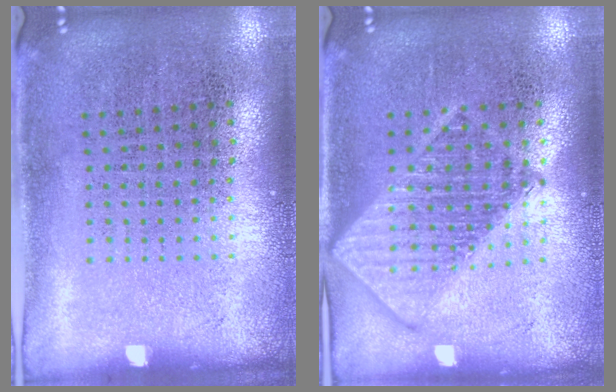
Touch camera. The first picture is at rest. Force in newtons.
{"total": 2.8, "press": 2.8, "slide": 0.4}